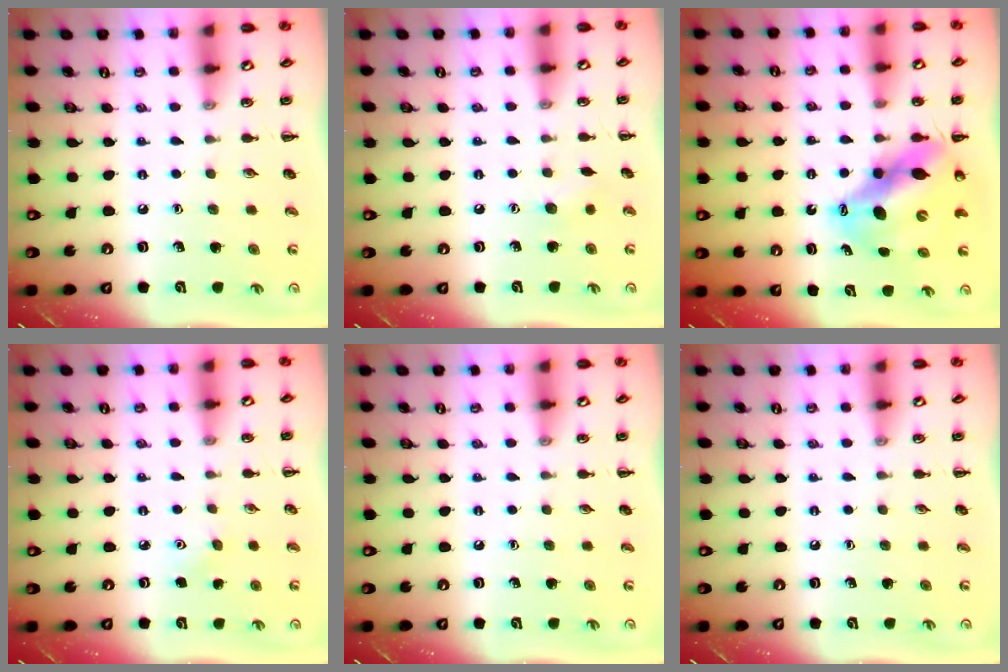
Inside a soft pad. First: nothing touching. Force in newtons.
{"total": 4.7, "press": 4.5, "slide": 1.3}
{"total": 12.8, "press": 12.5, "slide": 3.1}
{"total": 3.2, "press": 3.1, "slide": 0.8}
{"total": 0.0}
{"total": 0.0}